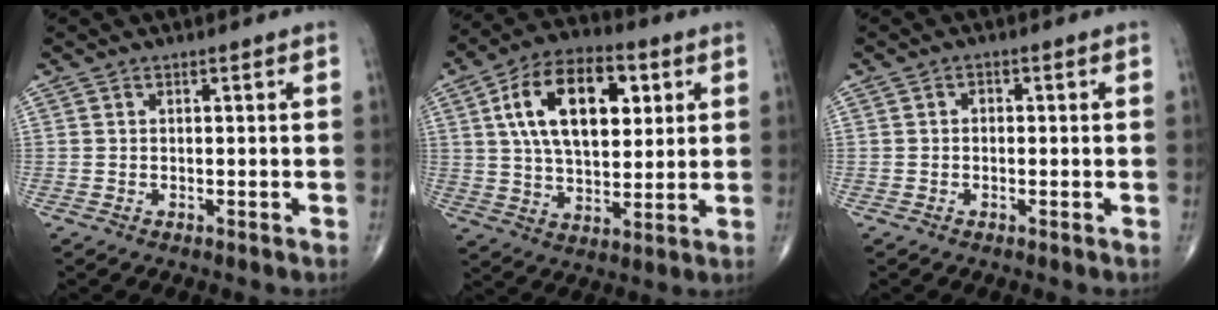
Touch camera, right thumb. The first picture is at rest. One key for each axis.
{"total": 18.4, "fx": 5.5, "fy": 10.1, "fz": 14.4, "tx": -0.219, "ty": -0.001, "tz": 0.092}
{"total": 1.1, "fx": 0.0, "fy": 0.9, "fz": 0.7, "tx": -0.004, "ty": 0.005, "tz": -0.003}